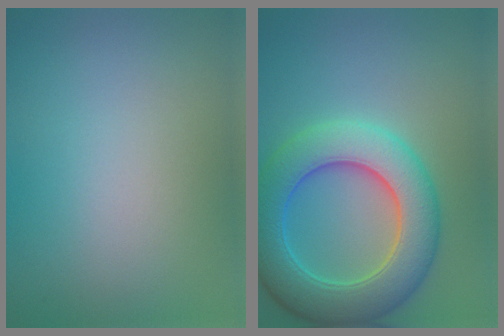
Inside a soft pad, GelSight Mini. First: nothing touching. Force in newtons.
{"total": 8.4, "press": 8.4, "slide": 0.3}